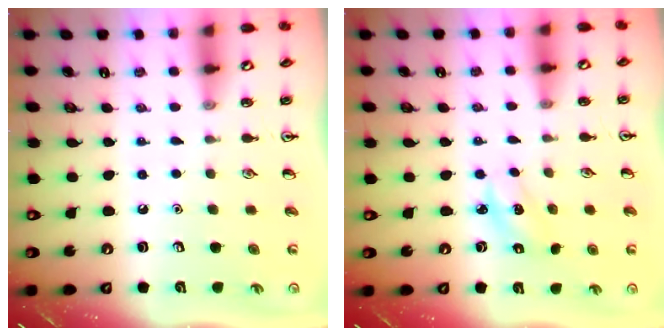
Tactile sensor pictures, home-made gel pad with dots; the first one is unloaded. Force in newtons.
{"total": 2.5, "press": 2.4, "slide": 0.5}